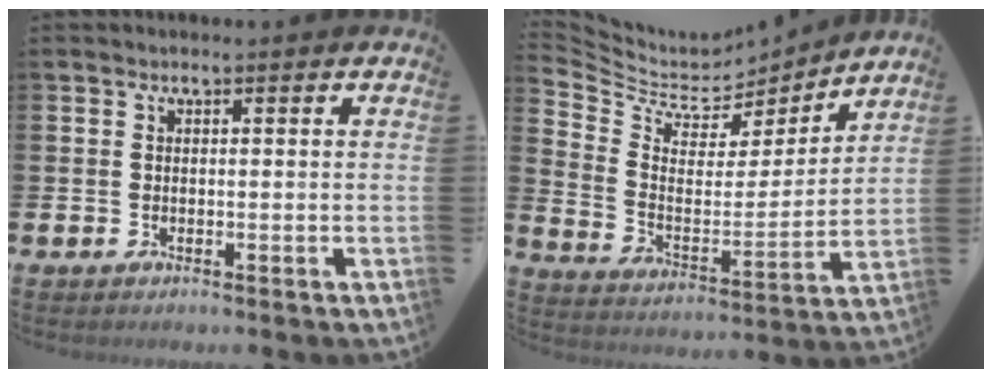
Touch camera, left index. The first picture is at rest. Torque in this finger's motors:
{"motor_torque": [-0.83, -0.74, -0.50, -0.15]}